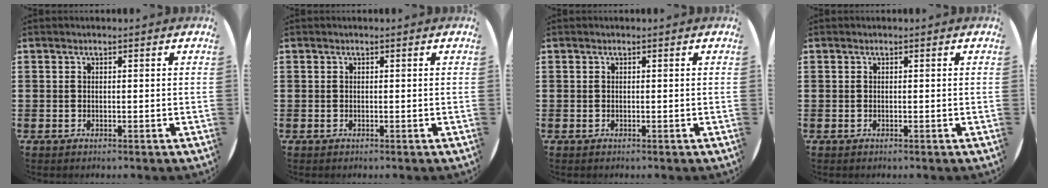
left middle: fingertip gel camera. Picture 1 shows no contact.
{"total": 0.0}
{"total": 0.0}
{"total": 0.0}